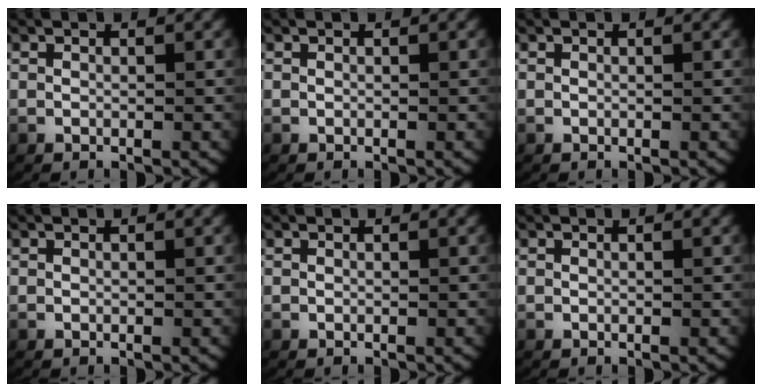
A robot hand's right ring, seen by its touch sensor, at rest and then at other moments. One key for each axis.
{"total": 0.0}
{"total": 0.0}
{"total": 0.0}
{"total": 0.0}
{"total": 0.0}